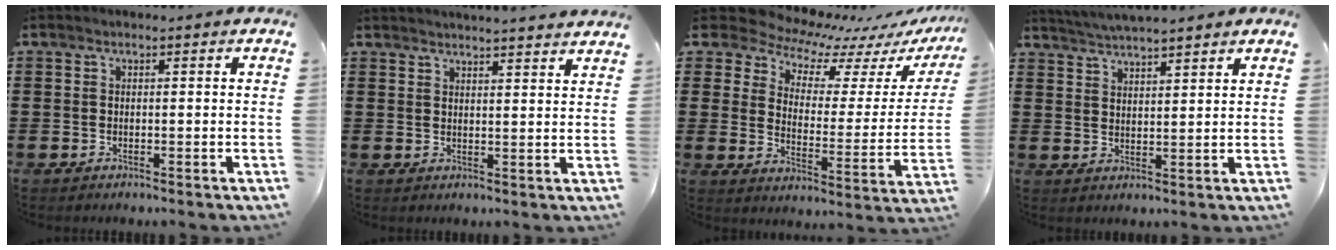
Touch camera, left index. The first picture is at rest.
{"total": 2.6, "force": [2.5, -0.4, 0.0], "torque": [-0.008, -0.011, 0.048]}
{"total": 8.7, "force": [8.3, 2.5, 1.0], "torque": [-0.049, -0.073, 0.141]}
{"total": 3.3, "force": [3.3, -0.4, 0.3], "torque": [-0.017, -0.013, 0.059]}